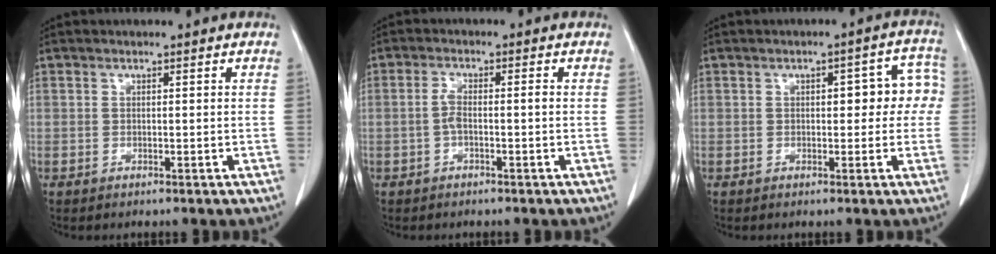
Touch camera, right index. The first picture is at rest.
{"total": 2.6, "force": [-0.6, 0.5, 2.5], "torque": [-0.050, 0.007, -0.012]}
{"total": 6.4, "force": [0.6, 2.9, 5.7], "torque": [-0.055, 0.036, 0.006]}